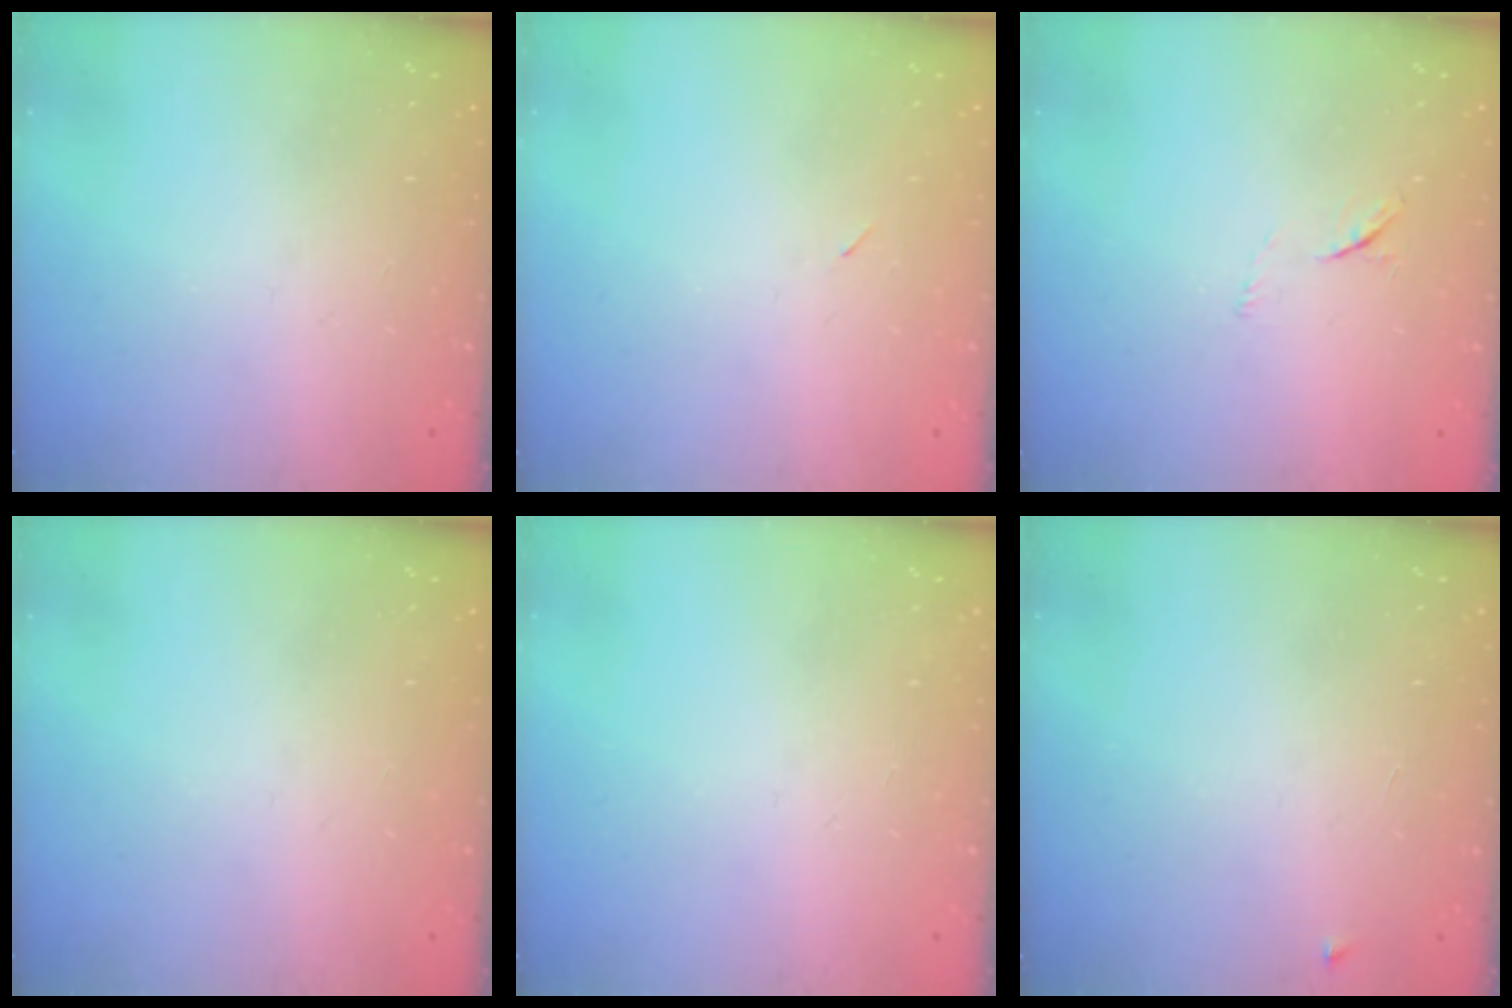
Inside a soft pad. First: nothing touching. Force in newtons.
{"total": 2.3, "press": 1.9, "slide": 1.2}
{"total": 4.2, "press": 4.0, "slide": 1.4}
{"total": 0.0}
{"total": 0.0}
{"total": 2.5, "press": 2.4, "slide": 0.4}